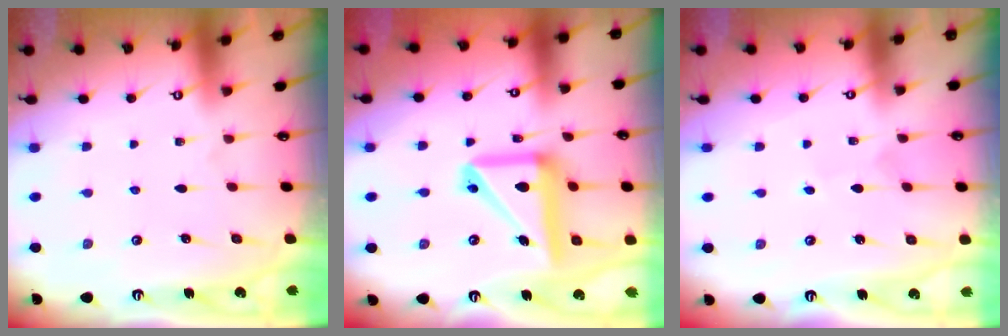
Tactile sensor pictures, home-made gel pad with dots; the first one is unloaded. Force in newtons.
{"total": 15.2, "press": 15.1, "slide": 1.7}
{"total": 1.5, "press": 1.4, "slide": 0.1}